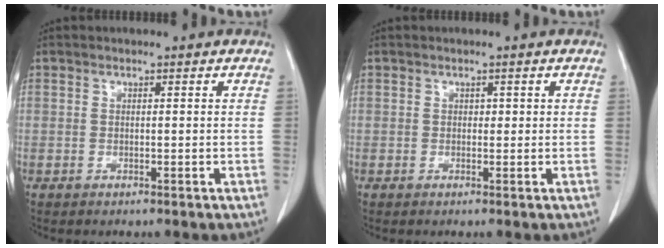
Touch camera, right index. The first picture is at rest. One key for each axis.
{"total": 0.7, "fx": 0.2, "fy": 0.6, "fz": 0.4, "tx": 0.001, "ty": 0.002, "tz": 0.001}